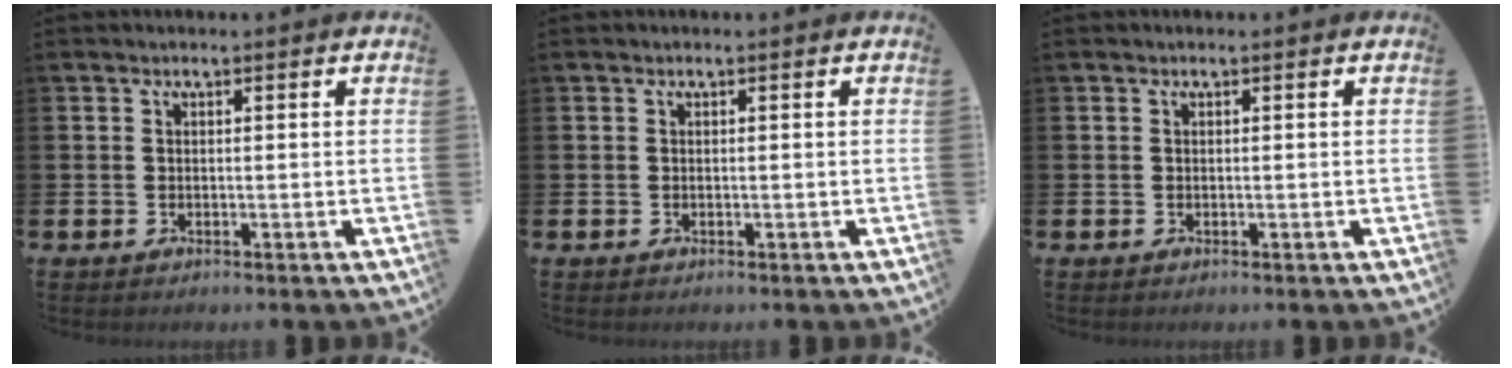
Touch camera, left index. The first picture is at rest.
{"total": 0.0}
{"total": 0.0}